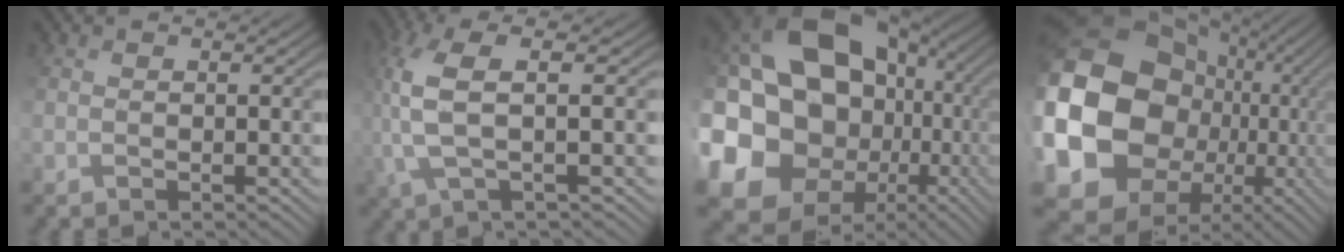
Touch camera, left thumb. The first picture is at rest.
{"total": 6.7, "force": [1.2, 1.0, 6.6], "torque": [-0.144, 0.022, 0.022]}
{"total": 21.8, "force": [0.1, 17.9, 12.5], "torque": [-0.314, -0.007, 0.007]}
{"total": 21.4, "force": [-1.4, 18.0, 11.5], "torque": [-0.301, -0.055, -0.002]}